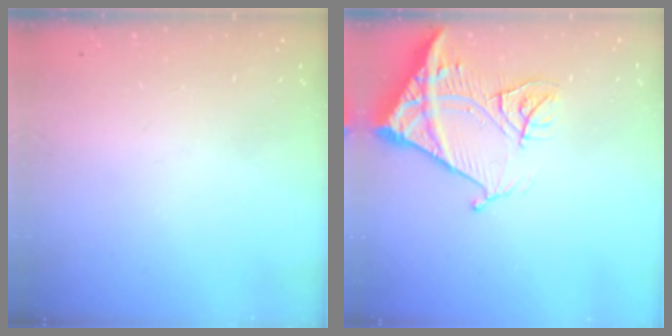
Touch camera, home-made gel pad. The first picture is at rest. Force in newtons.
{"total": 15.3, "press": 15.2, "slide": 1.7}